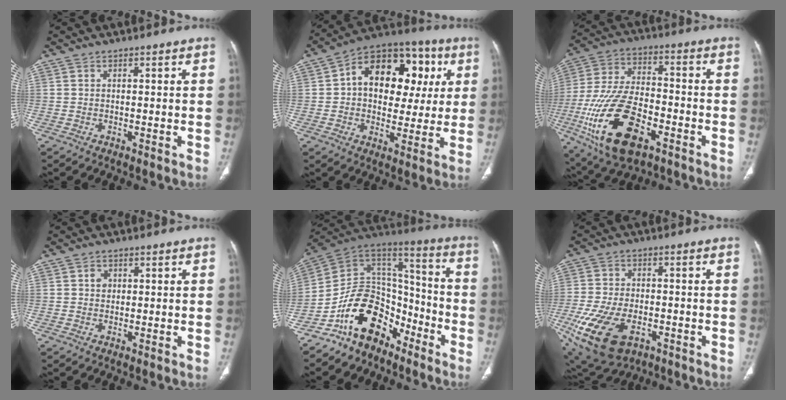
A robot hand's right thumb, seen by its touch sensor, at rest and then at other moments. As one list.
[{"total": 19.3, "force": [3.9, 13.2, 13.5], "torque": [-0.146, 0.026, 0.053]}, {"total": 21.6, "force": [-8.7, 10.4, 16.8], "torque": [-0.336, 0.020, -0.149]}, {"total": 1.7, "force": [0.5, 1.5, 0.8], "torque": [-0.005, 0.001, 0.006]}, {"total": 17.0, "force": [-10.2, 10.7, 8.4], "torque": [-0.105, 0.111, -0.185]}, {"total": 16.7, "force": [-6.7, 9.6, 11.9], "torque": [-0.246, 0.006, -0.104]}]